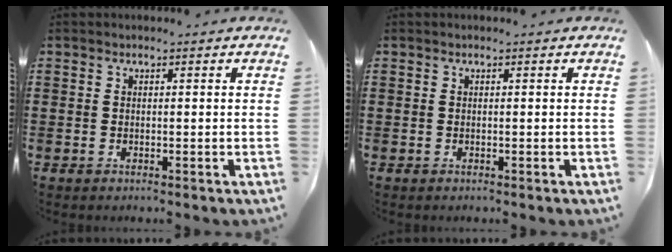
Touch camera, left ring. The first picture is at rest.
{"total": 0.0}